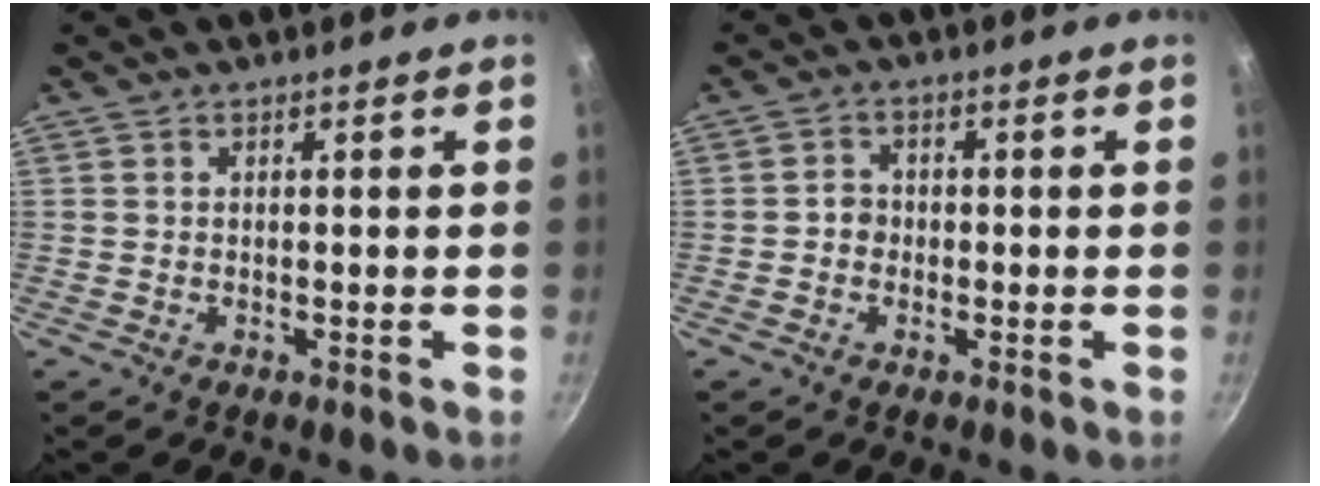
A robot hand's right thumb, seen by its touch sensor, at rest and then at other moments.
{"total": 2.5, "force": [-0.5, 2.2, 1.0], "torque": [0.001, 0.010, -0.012]}